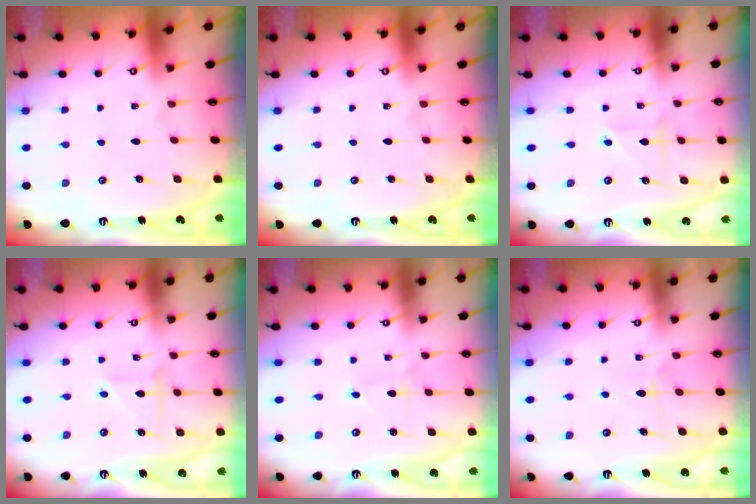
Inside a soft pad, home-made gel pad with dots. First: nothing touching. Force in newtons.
{"total": 0.0}
{"total": 2.6, "press": 2.6, "slide": 0.2}
{"total": 4.6, "press": 4.5, "slide": 0.4}
{"total": 1.3, "press": 1.3, "slide": 0.1}
{"total": 5.0, "press": 4.9, "slide": 0.5}